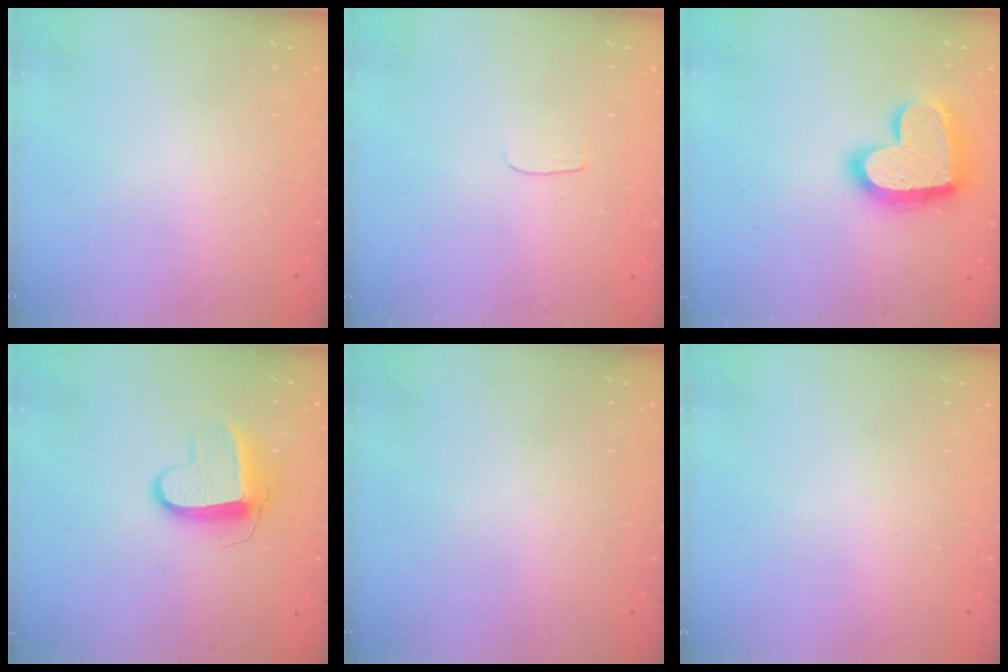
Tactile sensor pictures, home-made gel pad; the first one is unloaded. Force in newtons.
{"total": 3.5, "press": 3.4, "slide": 0.4}
{"total": 20.3, "press": 20.3, "slide": 1.4}
{"total": 9.5, "press": 9.5, "slide": 0.2}
{"total": 0.0}
{"total": 0.0}